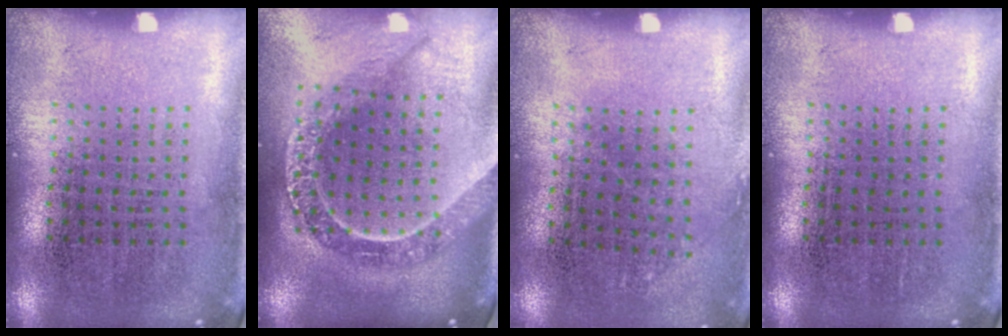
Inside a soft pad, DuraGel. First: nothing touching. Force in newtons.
{"total": 2.5, "press": 2.0, "slide": 1.5}
{"total": 0.8, "press": 0.7, "slide": 0.5}
{"total": 0.0}